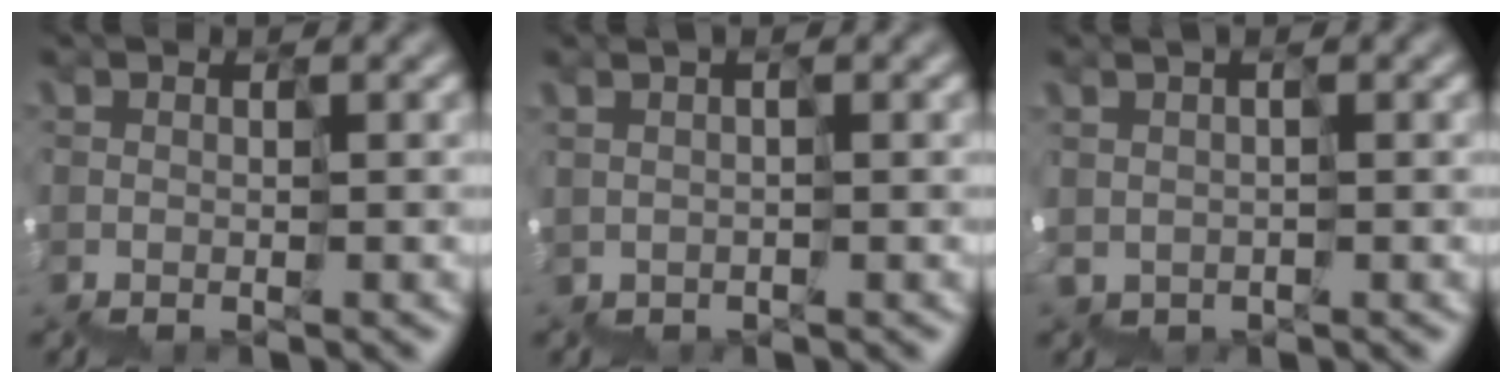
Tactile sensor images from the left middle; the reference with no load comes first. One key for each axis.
{"total": 1.0, "fx": 0.2, "fy": -0.8, "fz": -0.6, "tx": 0.013, "ty": 0.003, "tz": 0.008}
{"total": 1.1, "fx": 0.5, "fy": -0.1, "fz": -1.0, "tx": 0.016, "ty": 0.005, "tz": 0.013}